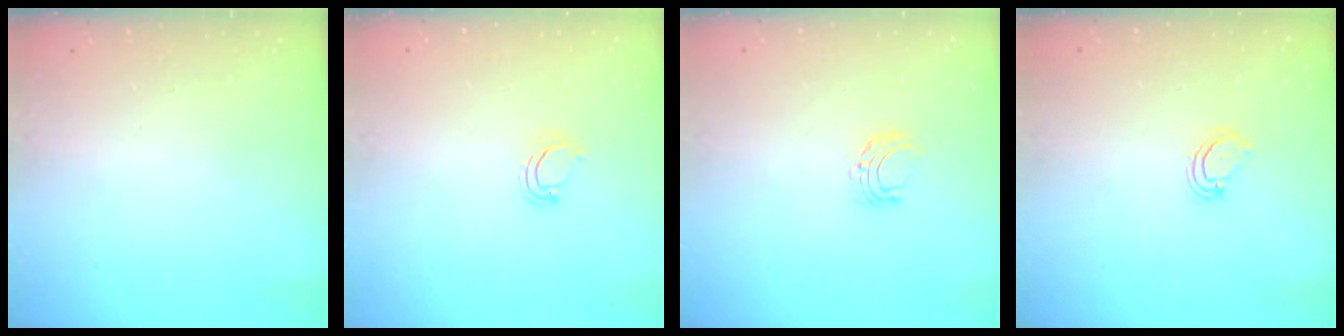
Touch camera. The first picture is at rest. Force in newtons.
{"total": 2.2, "press": 2.2, "slide": 0.1}
{"total": 5.6, "press": 5.6, "slide": 0.5}
{"total": 3.8, "press": 3.8, "slide": 0.5}